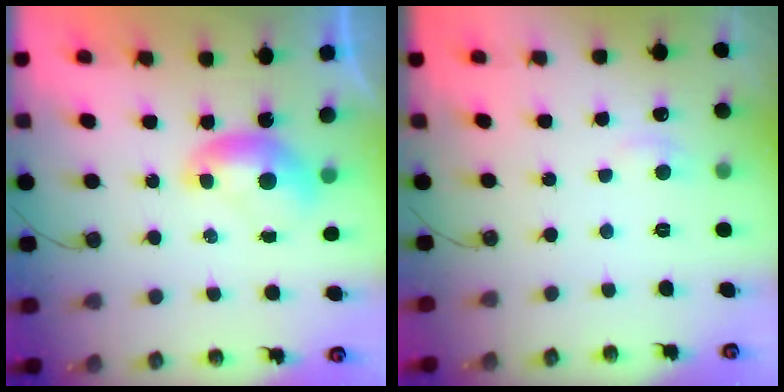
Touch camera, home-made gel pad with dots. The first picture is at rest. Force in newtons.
{"total": 2.4, "press": 2.3, "slide": 0.5}